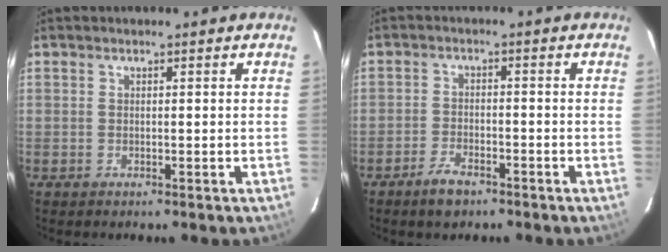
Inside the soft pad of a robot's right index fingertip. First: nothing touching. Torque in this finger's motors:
{"motor_torque": [0.25, -0.29, 0.21, 0.01]}